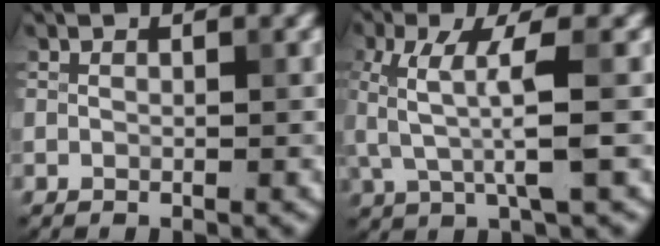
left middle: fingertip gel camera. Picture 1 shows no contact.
{"total": 5.1, "force": [0.2, 1.4, 4.9], "torque": [-0.110, 0.001, 0.005]}